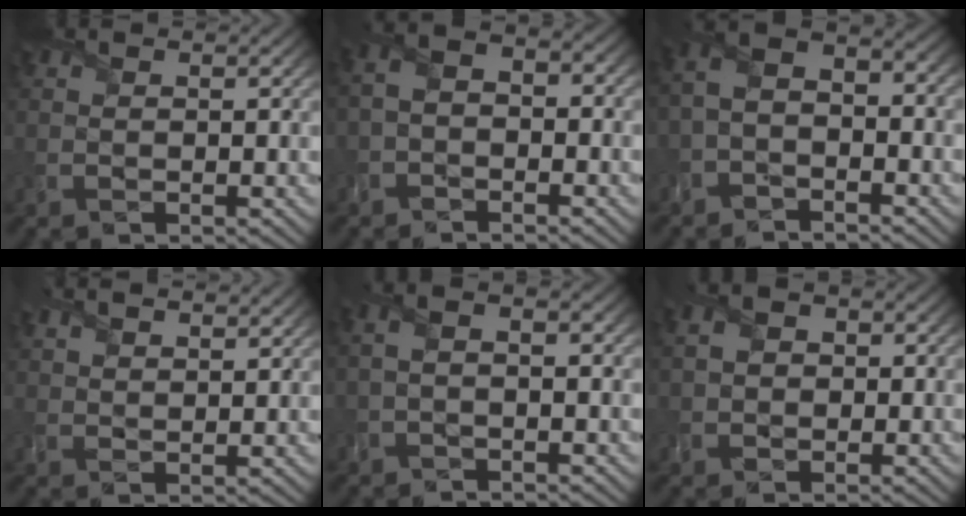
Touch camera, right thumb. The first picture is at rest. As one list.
[{"total": 3.2, "force": [-1.9, 1.9, 1.7], "torque": [-0.038, 0.005, -0.043]}, {"total": 4.9, "force": [-2.8, 2.5, 3.2], "torque": [-0.074, 0.005, -0.071]}, {"total": 5.0, "force": [4.1, 1.5, 2.5], "torque": [-0.047, 0.003, 0.069]}, {"total": 3.3, "force": [-0.7, 1.7, 2.8], "torque": [-0.057, 0.007, -0.012]}, {"total": 3.6, "force": [0.2, 3.0, 1.9], "torque": [-0.048, 0.009, -0.014]}]